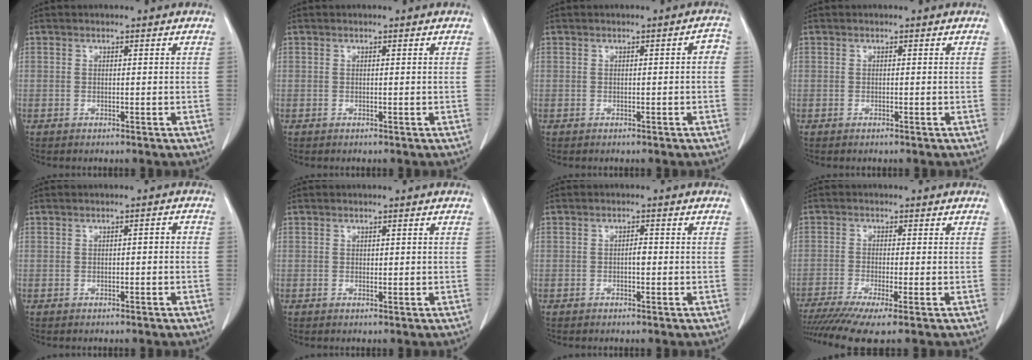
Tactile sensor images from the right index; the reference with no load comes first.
{"total": 0.0}
{"total": 1.5, "force": [-0.2, 0.5, 1.4], "torque": [-0.009, 0.008, -0.004]}
{"total": 0.0}
{"total": 1.3, "force": [-0.3, 0.5, 1.2], "torque": [-0.017, 0.005, -0.002]}
{"total": 0.6, "force": [0.2, 0.4, 0.4], "torque": [-0.003, -0.001, 0.005]}
{"total": 1.2, "force": [-0.2, 0.4, 1.1], "torque": [-0.017, 0.003, -0.005]}
{"total": 9.4, "force": [-6.6, 0.4, 6.6], "torque": [-0.107, -0.014, -0.110]}